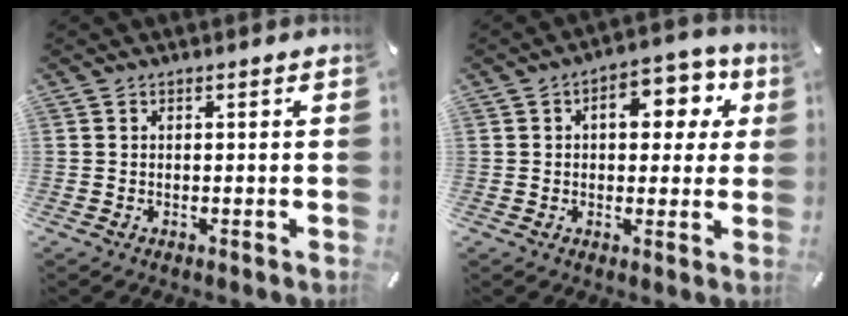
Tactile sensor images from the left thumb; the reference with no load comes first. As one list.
[{"total": 10.2, "force": [2.6, 6.4, 7.5], "torque": [-0.082, -0.006, 0.032]}]